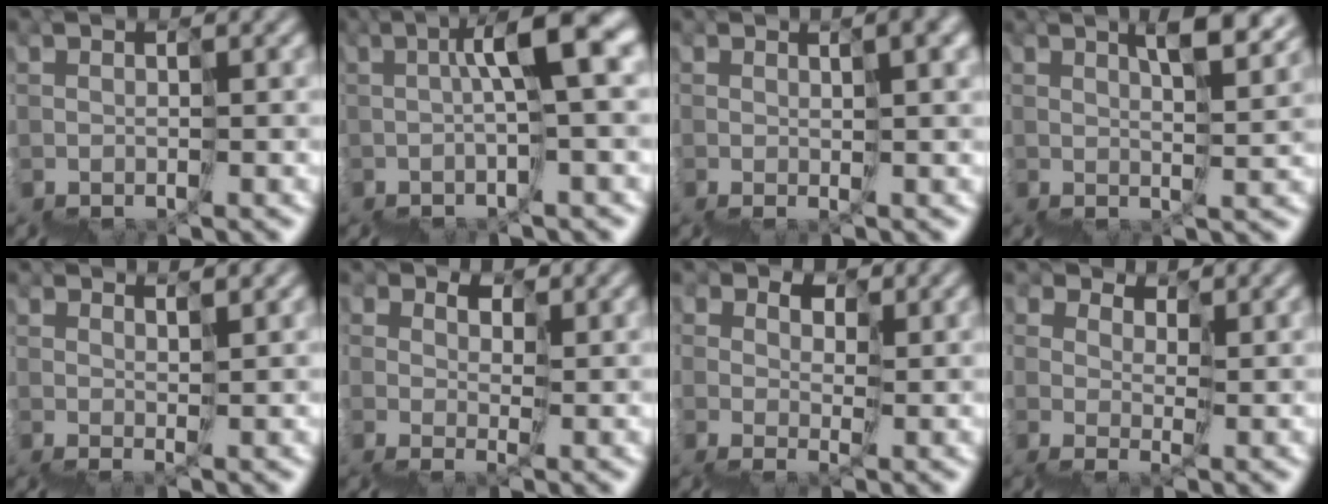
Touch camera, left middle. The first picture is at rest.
{"total": 8.2, "force": [2.0, 1.7, 7.8], "torque": [-0.104, 0.032, 0.025]}
{"total": 9.1, "force": [2.9, 3.9, 7.8], "torque": [-0.090, 0.034, 0.062]}
{"total": 8.5, "force": [5.1, 3.2, 5.9], "torque": [-0.064, 0.034, 0.088]}
{"total": 2.6, "force": [1.9, 0.7, 1.7], "torque": [0.003, 0.013, 0.037]}
{"total": 2.7, "force": [1.2, 2.1, 1.1], "torque": [-0.008, 0.003, 0.020]}
{"total": 3.8, "force": [1.3, 3.1, 1.8], "torque": [-0.019, -0.001, 0.022]}
{"total": 2.7, "force": [2.0, 1.7, 0.4], "torque": [0.003, 0.010, 0.044]}